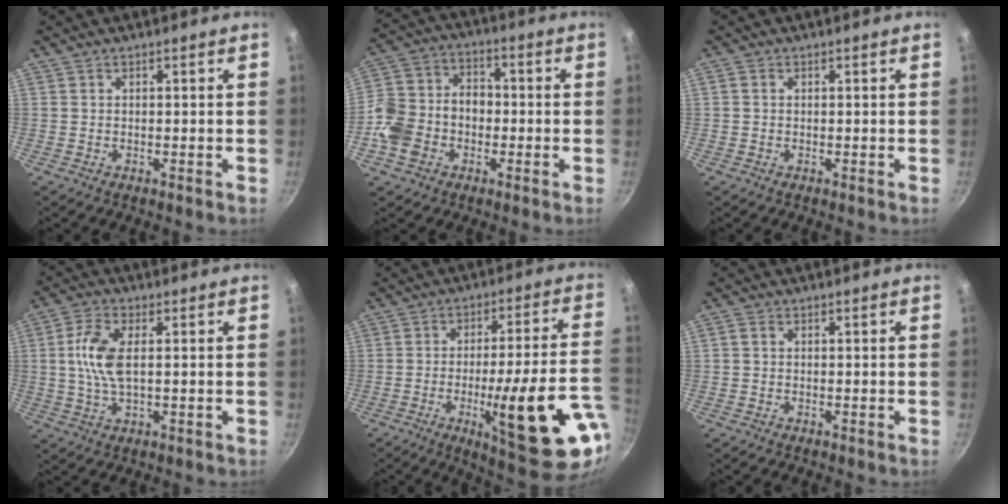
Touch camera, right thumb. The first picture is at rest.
{"total": 13.5, "force": [-3.6, 10.4, 7.7], "torque": [-0.130, 0.040, -0.077]}
{"total": 0.7, "force": [0.1, 0.6, 0.4], "torque": [-0.007, 0.005, 0.001]}
{"total": 8.0, "force": [1.0, 3.7, 7.1], "torque": [-0.151, 0.006, 0.017]}
{"total": 22.4, "force": [-7.0, 4.2, 20.9], "torque": [-0.273, 0.017, -0.091]}
{"total": 1.0, "force": [0.1, 0.8, 0.6], "torque": [-0.011, 0.005, 0.001]}